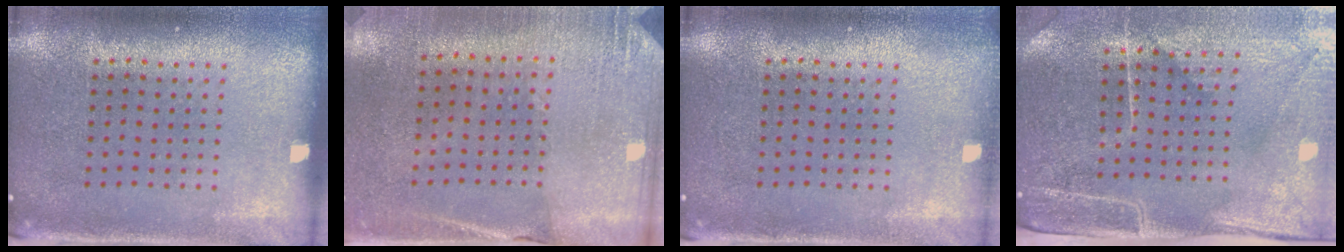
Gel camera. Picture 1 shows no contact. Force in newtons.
{"total": 2.6, "press": 2.4, "slide": 1.0}
{"total": 0.7, "press": 0.7, "slide": 0.1}
{"total": 4.5, "press": 3.8, "slide": 2.4}